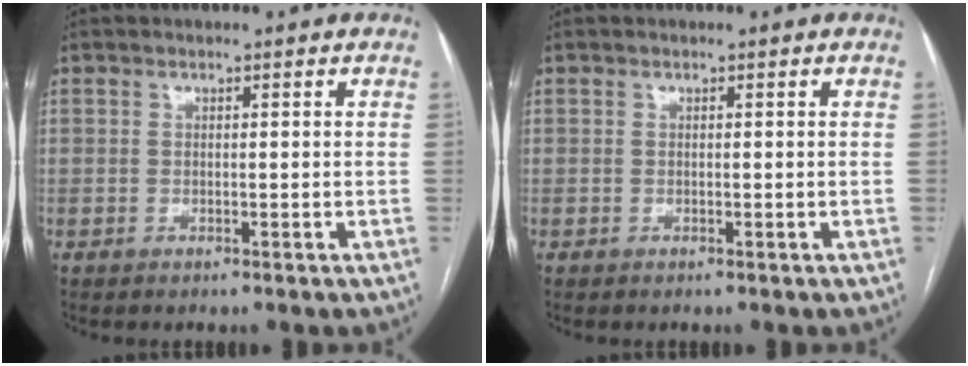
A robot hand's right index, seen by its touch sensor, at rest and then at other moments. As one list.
[{"total": 0.0}]